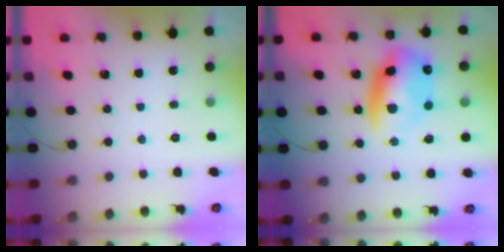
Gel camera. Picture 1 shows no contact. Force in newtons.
{"total": 12.9, "press": 12.6, "slide": 2.8}